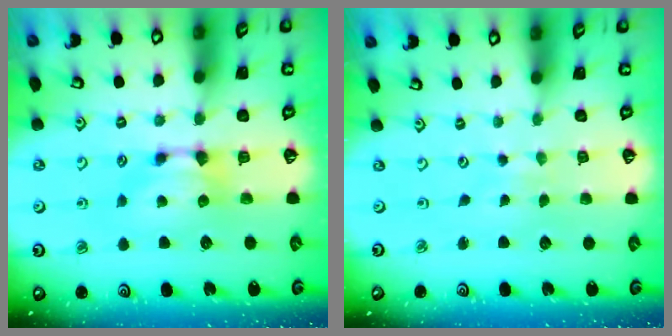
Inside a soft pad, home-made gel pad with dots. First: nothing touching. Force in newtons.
{"total": 5.7, "press": 5.7, "slide": 0.2}